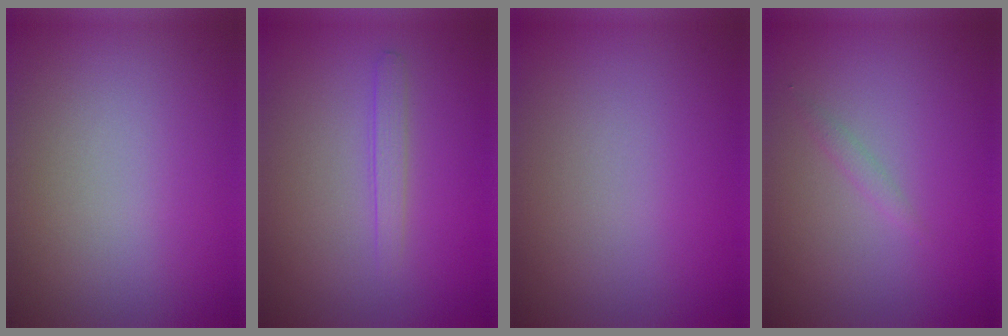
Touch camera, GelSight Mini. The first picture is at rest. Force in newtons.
{"total": 1.3, "press": 1.3, "slide": 0.1}
{"total": 0.0}
{"total": 0.7, "press": 0.7, "slide": 0.1}